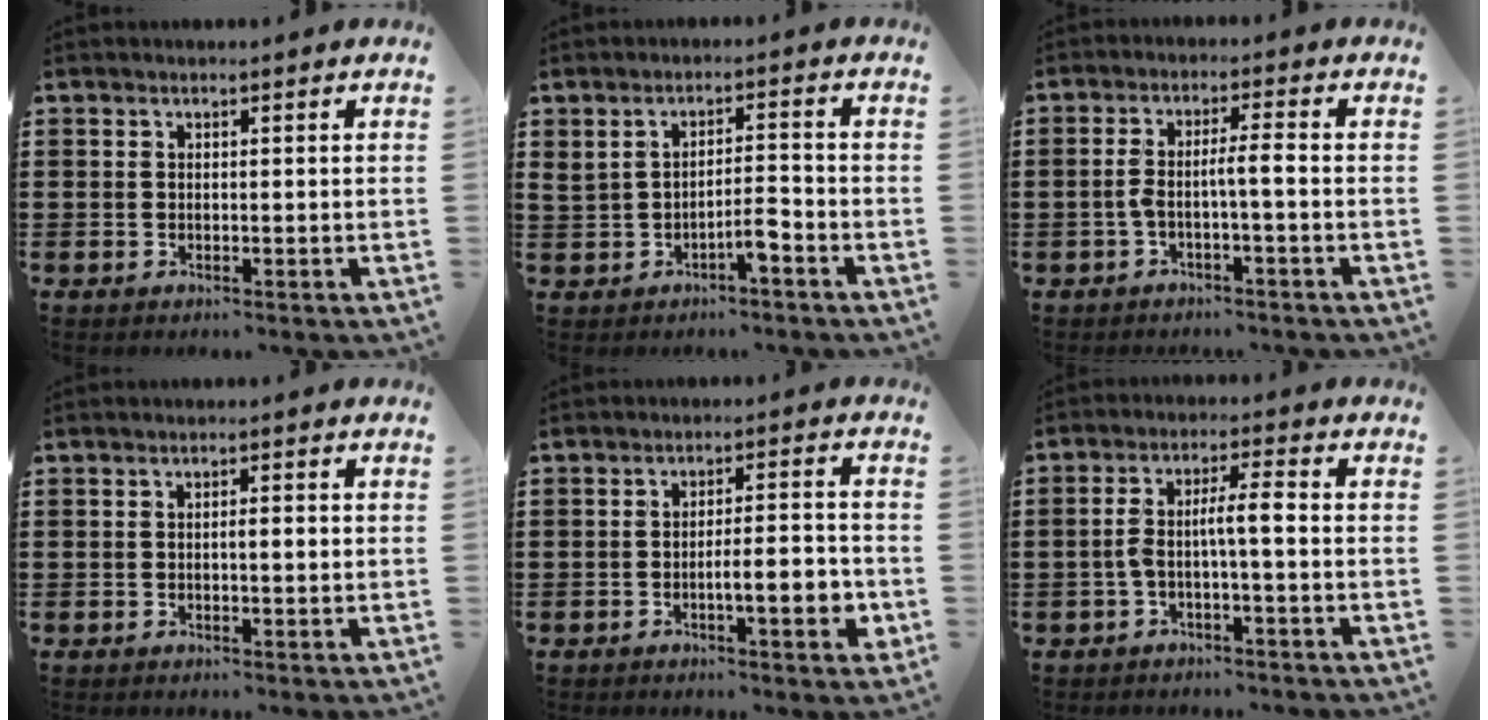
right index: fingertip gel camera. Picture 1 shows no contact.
{"total": 3.7, "force": [-1.9, 0.9, 3.1], "torque": [-0.055, 0.005, -0.038]}
{"total": 4.0, "force": [-1.3, 0.1, 3.8], "torque": [-0.078, -0.003, -0.030]}
{"total": 1.6, "force": [-0.1, 0.3, 1.5], "torque": [-0.027, 0.000, -0.002]}
{"total": 6.3, "force": [-2.1, 1.3, 5.8], "torque": [-0.087, -0.003, -0.037]}
{"total": 5.0, "force": [-0.9, 0.8, 4.8], "torque": [-0.097, 0.004, -0.023]}